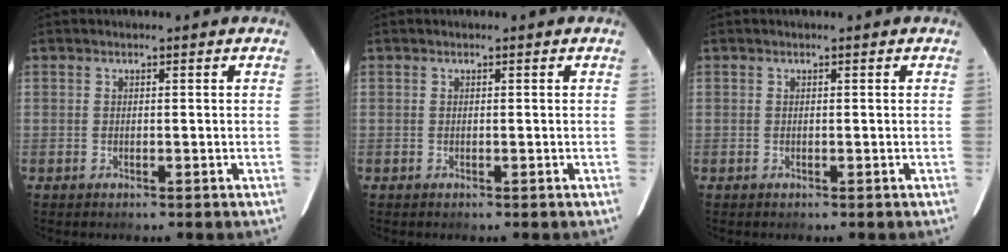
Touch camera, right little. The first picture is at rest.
{"total": 0.0}
{"total": 0.0}